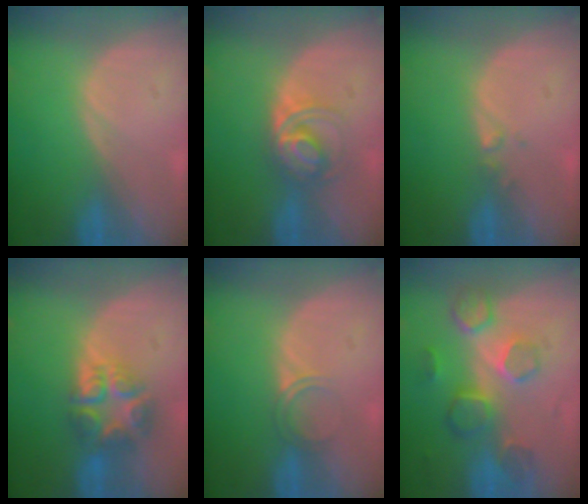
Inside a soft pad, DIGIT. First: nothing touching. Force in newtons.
{"total": 5.6, "press": 5.3, "slide": 1.7}
{"total": 1.0, "press": 0.9, "slide": 0.5}
{"total": 7.6, "press": 6.7, "slide": 3.6}
{"total": 2.1, "press": 1.8, "slide": 1.1}
{"total": 8.6, "press": 7.6, "slide": 4.0}